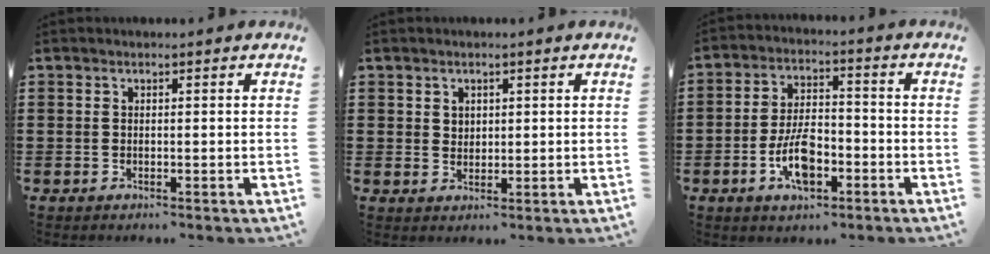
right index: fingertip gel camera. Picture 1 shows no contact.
{"total": 1.7, "force": [1.1, 1.3, 0.3], "torque": [-0.009, 0.007, 0.020]}
{"total": 7.8, "force": [-3.0, 3.7, 6.1], "torque": [-0.133, 0.002, -0.060]}